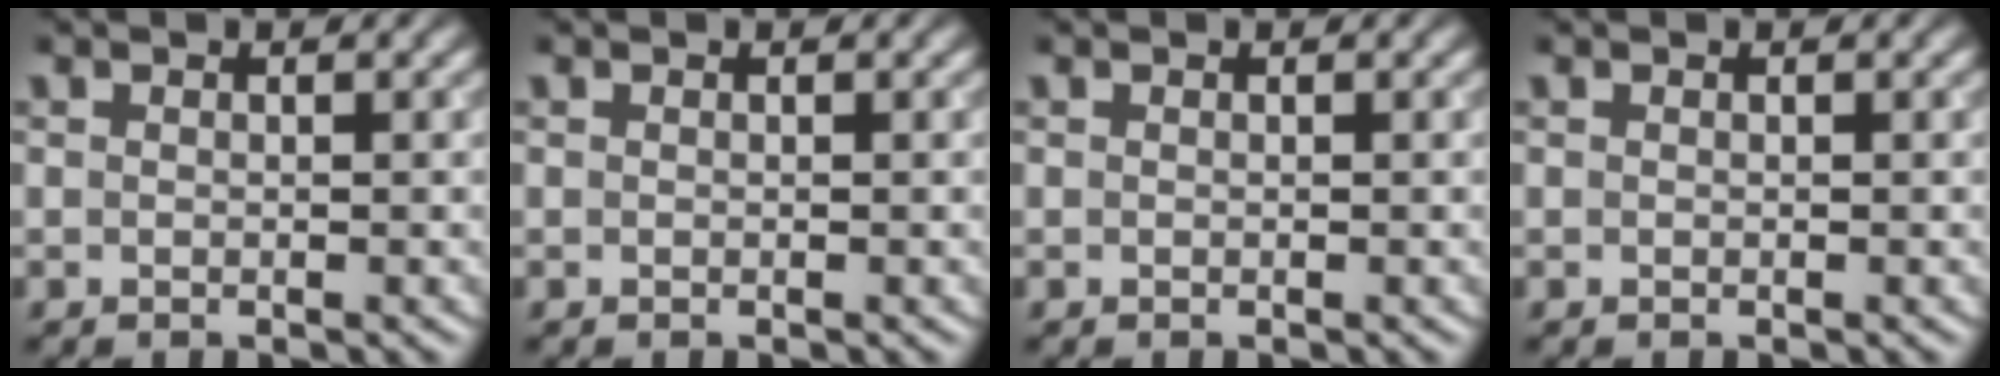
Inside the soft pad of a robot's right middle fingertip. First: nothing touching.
{"total": 0.0}
{"total": 0.0}
{"total": 0.0}